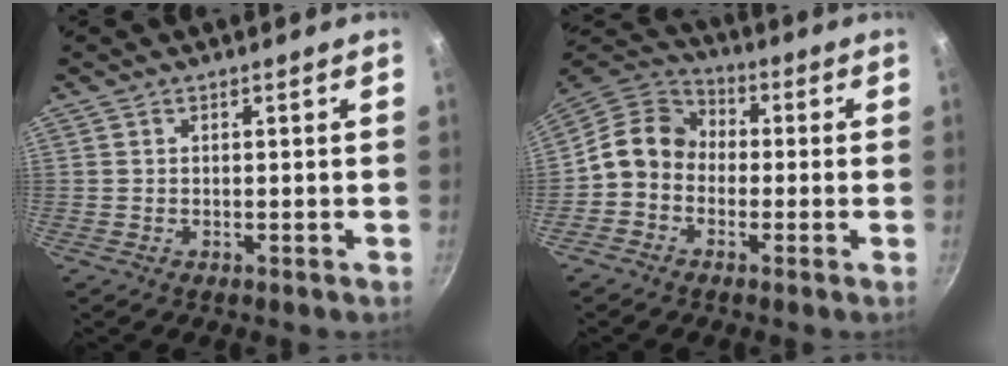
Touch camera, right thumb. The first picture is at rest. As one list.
[{"total": 9.7, "force": [-1.3, 8.2, 5.0], "torque": [-0.066, 0.040, -0.051]}]